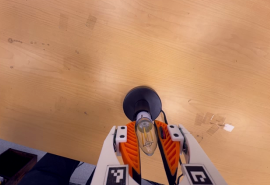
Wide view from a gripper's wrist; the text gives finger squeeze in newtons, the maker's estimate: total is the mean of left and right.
{"total": 14.6, "left": 13.9, "right": 15.3}